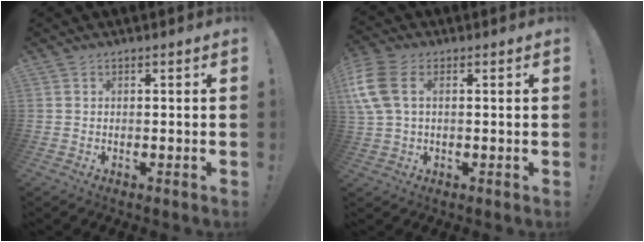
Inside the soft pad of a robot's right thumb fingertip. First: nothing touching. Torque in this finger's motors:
{"motor_torque": [0.80, 1.33, 0.15, 0.08, 0.30]}